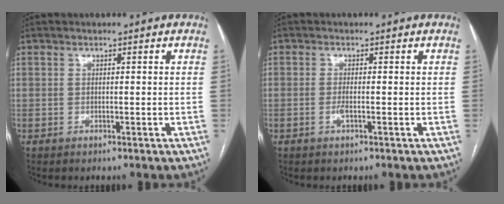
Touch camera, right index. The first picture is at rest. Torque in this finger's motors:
{"motor_torque": [0.69, 0.30, 0.10, 0.05]}